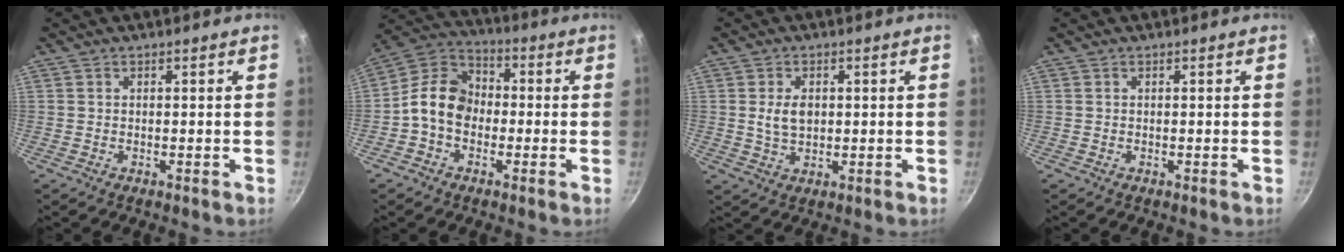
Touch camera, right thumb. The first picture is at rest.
{"total": 10.6, "force": [-1.6, 8.2, 6.5], "torque": [-0.086, 0.038, -0.054]}
{"total": 4.7, "force": [0.6, 3.1, 3.5], "torque": [-0.056, -0.002, 0.013]}
{"total": 0.0}